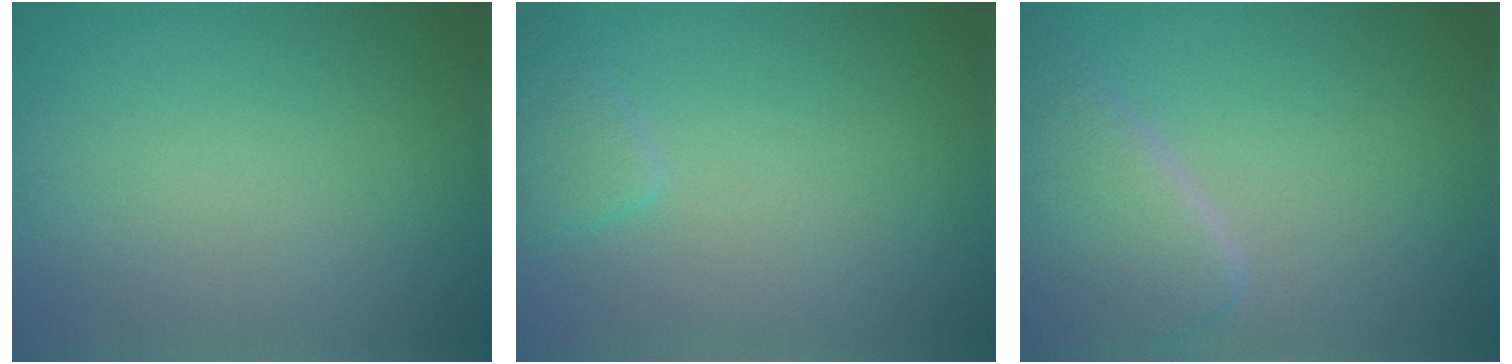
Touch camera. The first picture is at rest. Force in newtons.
{"total": 1.8, "press": 1.8, "slide": 0.2}
{"total": 6.3, "press": 6.3, "slide": 0.8}